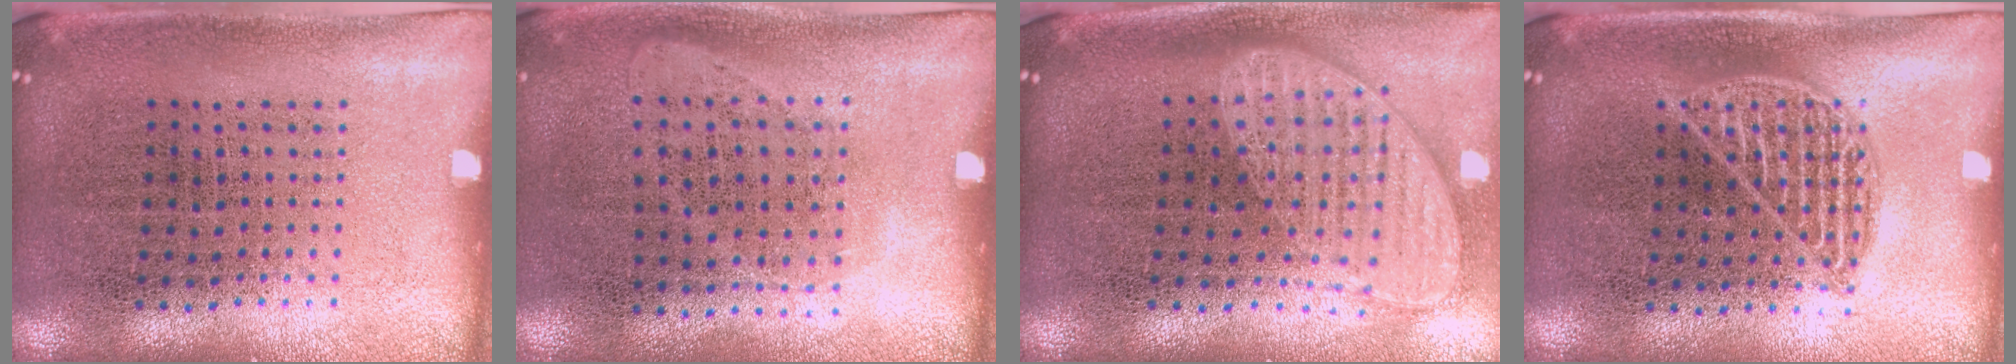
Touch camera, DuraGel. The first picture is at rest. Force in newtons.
{"total": 1.1, "press": 0.9, "slide": 0.6}
{"total": 1.9, "press": 1.5, "slide": 1.1}
{"total": 1.0, "press": 0.9, "slide": 0.3}